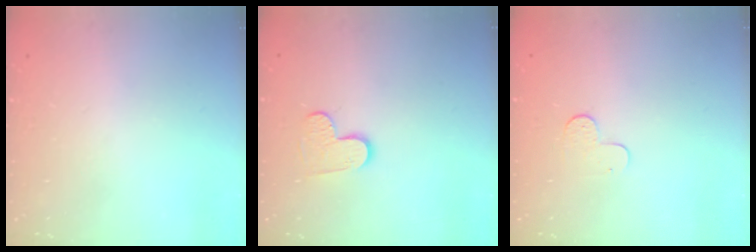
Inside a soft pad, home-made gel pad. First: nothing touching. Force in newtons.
{"total": 5.9, "press": 5.9, "slide": 0.3}
{"total": 3.7, "press": 3.7, "slide": 0.4}